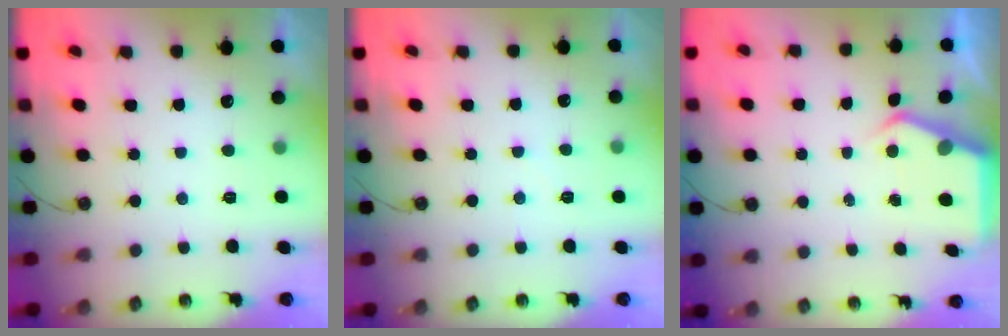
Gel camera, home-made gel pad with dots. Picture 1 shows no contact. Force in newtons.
{"total": 1.9, "press": 1.9, "slide": 0.3}
{"total": 4.2, "press": 4.1, "slide": 0.6}